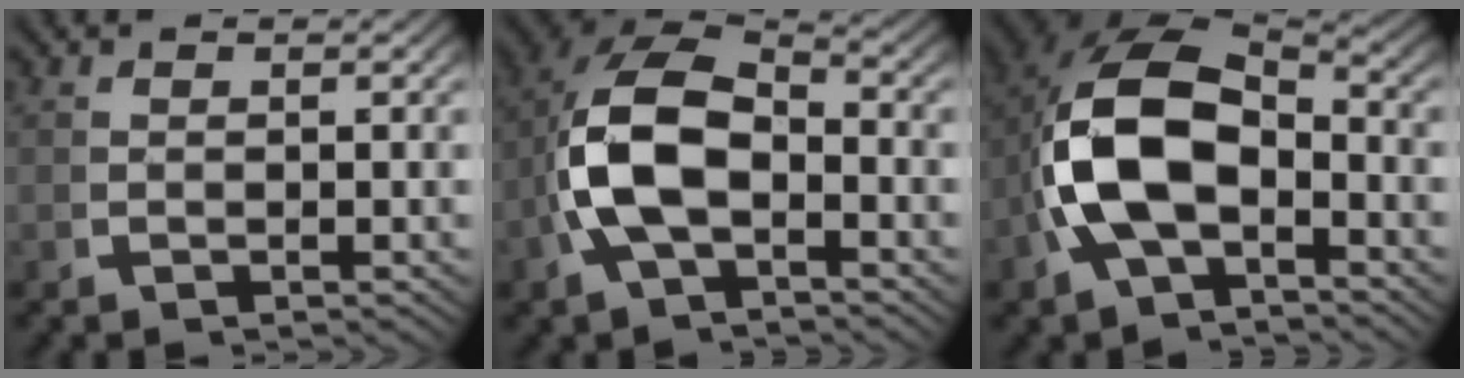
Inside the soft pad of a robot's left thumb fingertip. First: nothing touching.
{"total": 11.3, "force": [-0.7, 7.9, 8.0], "torque": [-0.186, -0.028, -0.006]}
{"total": 12.8, "force": [-0.8, 8.8, 9.2], "torque": [-0.210, -0.030, -0.004]}